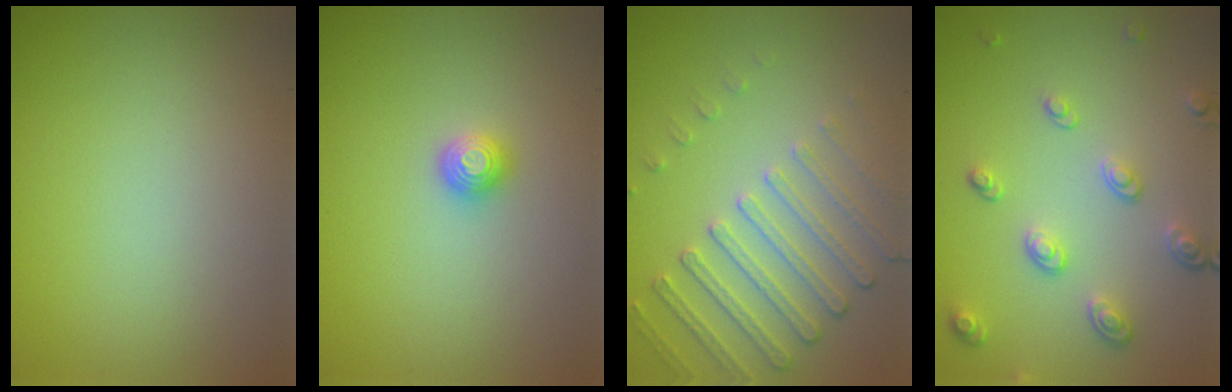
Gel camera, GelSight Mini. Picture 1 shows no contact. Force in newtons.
{"total": 1.3, "press": 1.2, "slide": 0.4}
{"total": 4.5, "press": 3.4, "slide": 2.9}
{"total": 3.4, "press": 2.5, "slide": 2.3}